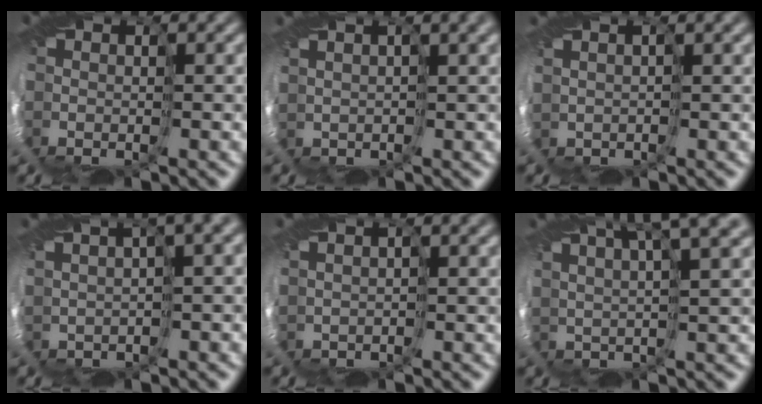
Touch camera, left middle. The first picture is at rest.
{"total": 2.6, "force": [2.2, -0.8, 1.1], "torque": [-0.008, 0.018, 0.024]}
{"total": 2.9, "force": [0.5, -2.4, -1.6], "torque": [0.030, 0.003, 0.007]}
{"total": 4.3, "force": [2.5, 0.0, 3.5], "torque": [-0.036, 0.025, 0.034]}
{"total": 2.9, "force": [0.5, -2.3, -1.6], "torque": [0.028, 0.003, 0.008]}
{"total": 6.1, "force": [4.9, -0.6, 3.5], "torque": [-0.034, 0.039, 0.049]}